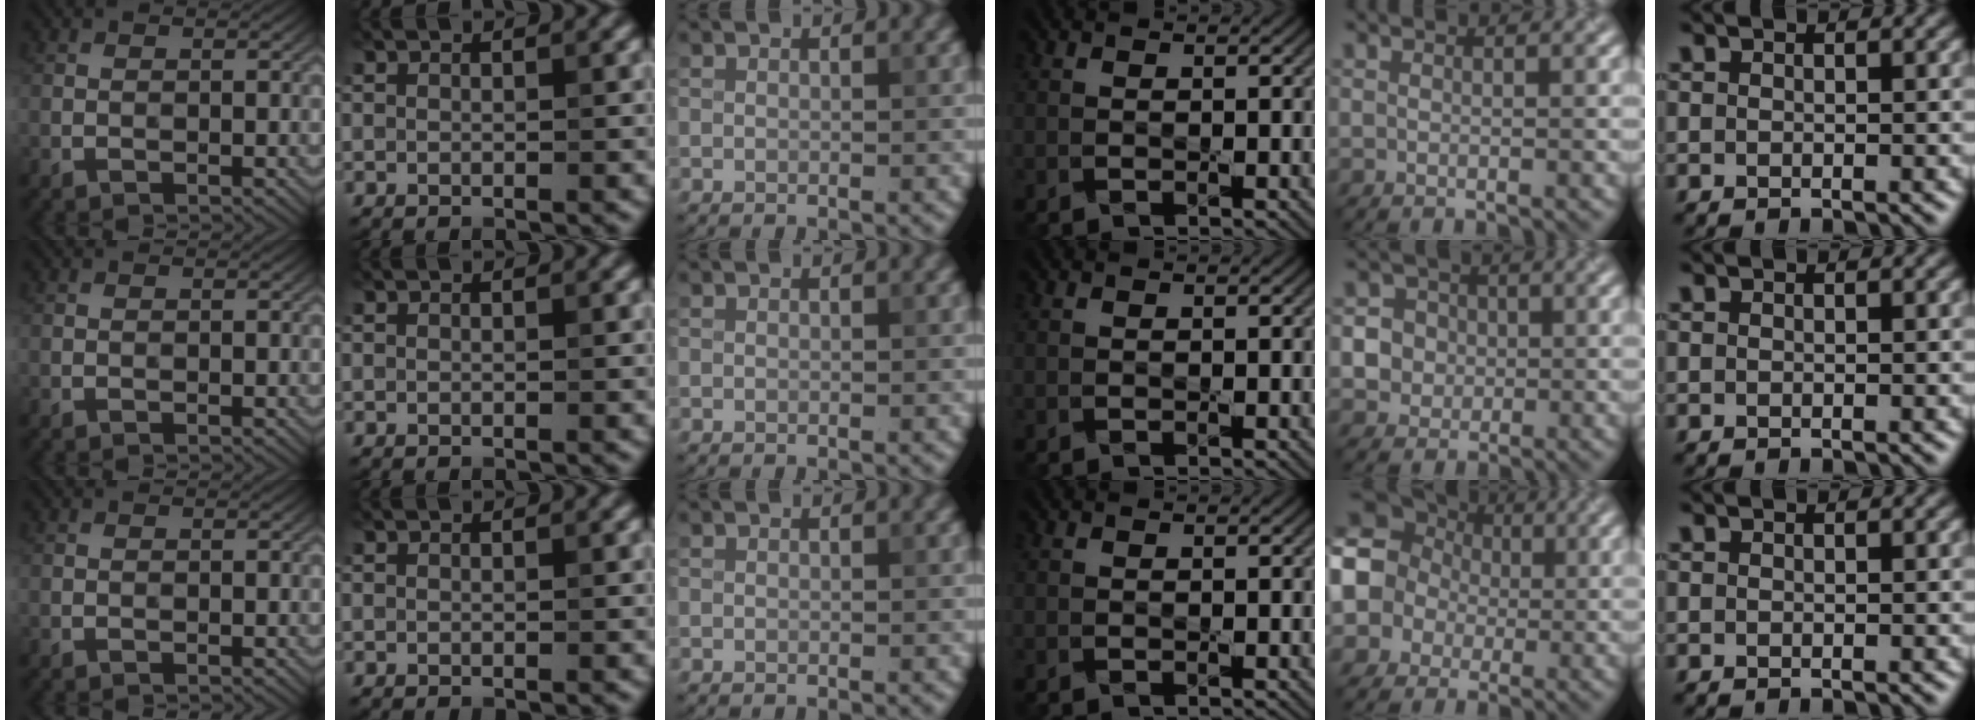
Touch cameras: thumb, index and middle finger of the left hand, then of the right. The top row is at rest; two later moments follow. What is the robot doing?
{"motion": "press", "object": "joystick"}